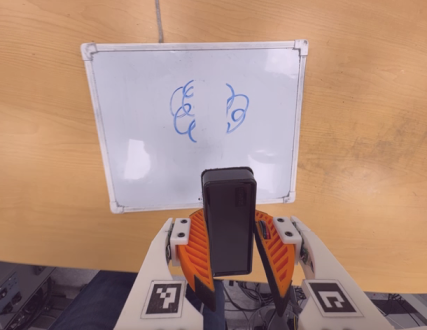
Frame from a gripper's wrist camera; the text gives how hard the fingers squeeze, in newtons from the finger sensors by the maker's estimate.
{"total": 7.1, "left": 8.1, "right": 6.0}